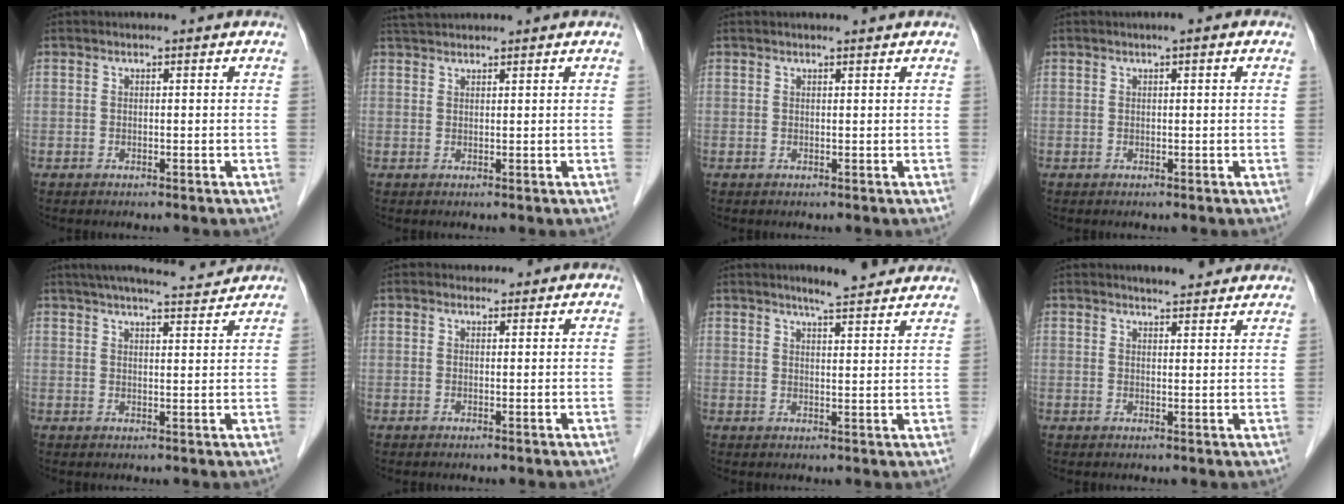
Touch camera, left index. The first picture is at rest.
{"total": 3.2, "force": [3.1, 0.1, 0.9], "torque": [-0.017, 0.028, 0.058]}
{"total": 1.6, "force": [1.5, -0.1, 0.6], "torque": [-0.006, 0.009, 0.022]}
{"total": 1.8, "force": [0.8, 0.3, 1.5], "torque": [-0.025, 0.008, 0.008]}
{"total": 13.0, "force": [12.0, 0.8, 4.9], "torque": [-0.085, 0.012, 0.169]}
{"total": 1.6, "force": [1.3, 0.9, 0.0], "torque": [0.005, 0.008, 0.013]}
{"total": 9.0, "force": [7.9, 0.7, 4.2], "torque": [-0.057, 0.012, 0.094]}
{"total": 5.8, "force": [5.3, 1.1, 2.1], "torque": [-0.027, 0.008, 0.063]}